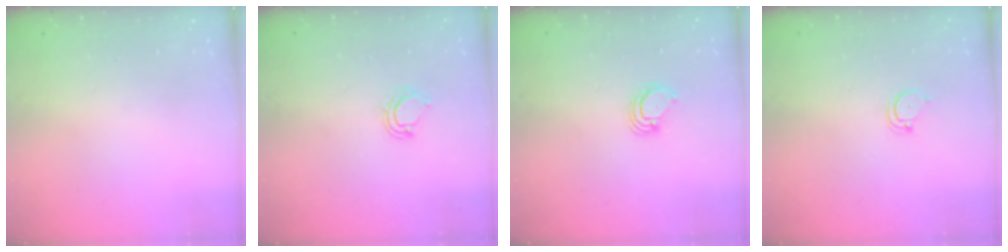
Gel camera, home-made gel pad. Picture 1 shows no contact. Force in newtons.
{"total": 4.4, "press": 4.4, "slide": 0.2}
{"total": 3.1, "press": 3.1, "slide": 0.2}
{"total": 2.6, "press": 2.6, "slide": 0.0}